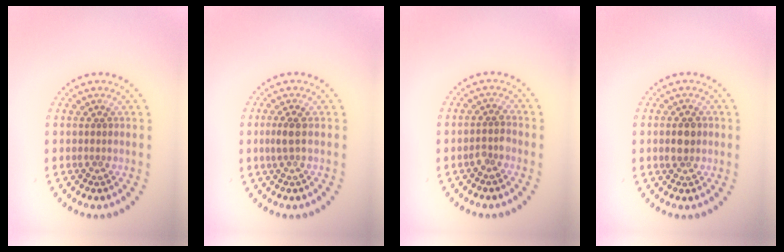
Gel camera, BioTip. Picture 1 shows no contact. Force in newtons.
{"total": 1.3, "press": 1.2, "slide": 0.6}
{"total": 1.3, "press": 1.2, "slide": 0.7}
{"total": 2.4, "press": 2.4, "slide": 0.0}